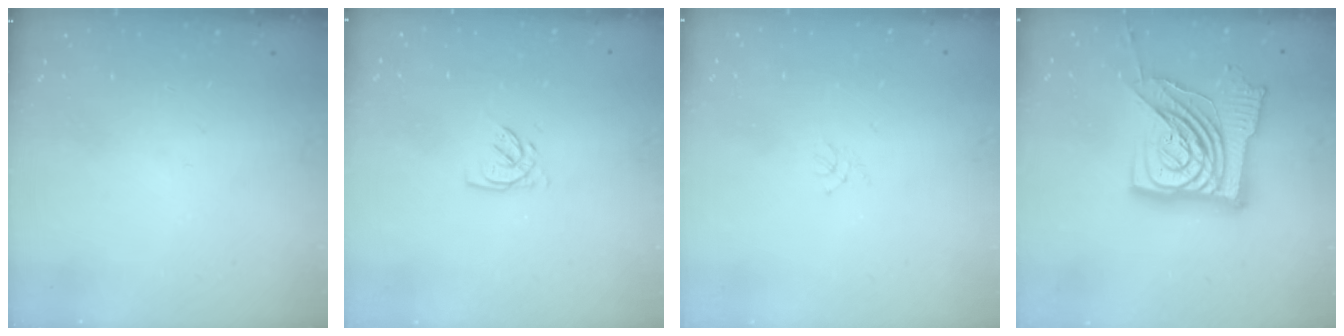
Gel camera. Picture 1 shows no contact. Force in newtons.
{"total": 2.8, "press": 2.8, "slide": 0.1}
{"total": 1.5, "press": 1.4, "slide": 0.4}
{"total": 26.7, "press": 26.5, "slide": 3.2}